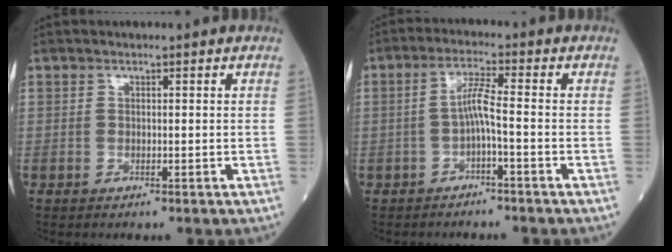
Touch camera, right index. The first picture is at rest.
{"total": 3.9, "force": [-1.1, -0.1, 3.7], "torque": [-0.077, 0.012, -0.017]}